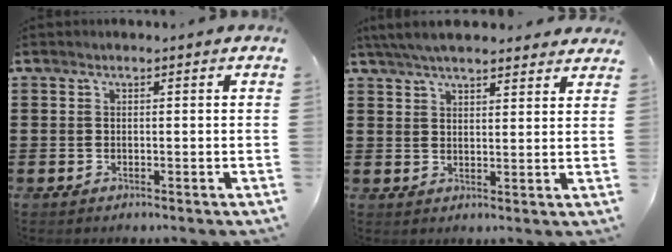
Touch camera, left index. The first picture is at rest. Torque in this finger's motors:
{"motor_torque": [2.14, 0.00, -0.07, -0.21]}